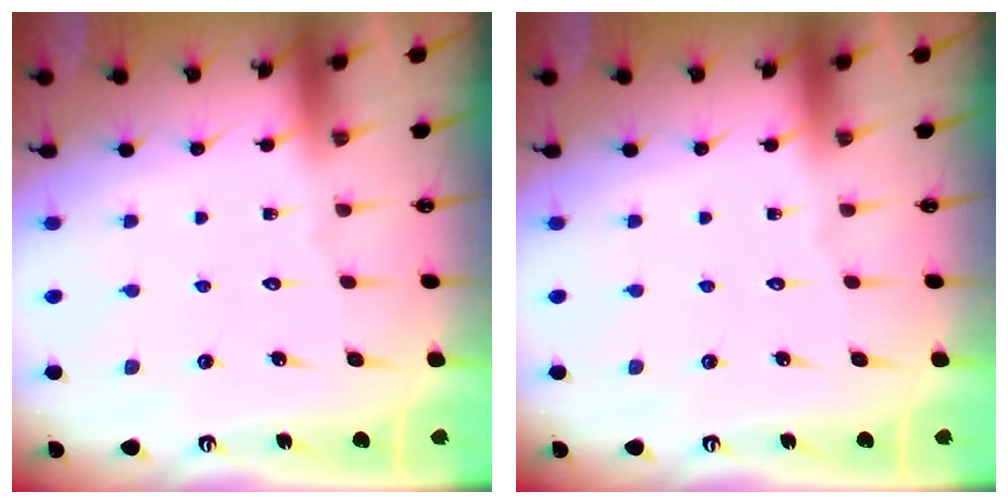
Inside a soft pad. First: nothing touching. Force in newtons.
{"total": 0.0}